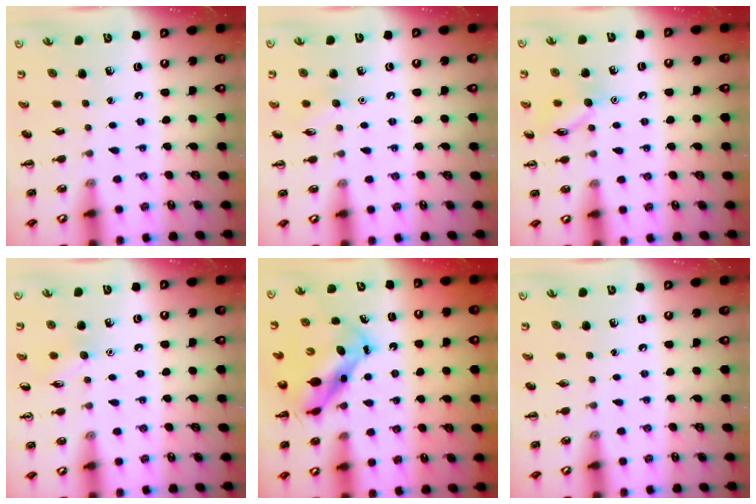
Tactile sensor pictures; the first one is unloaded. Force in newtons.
{"total": 5.9, "press": 5.7, "slide": 1.4}
{"total": 9.5, "press": 9.4, "slide": 0.6}
{"total": 6.8, "press": 6.6, "slide": 1.7}
{"total": 6.5, "press": 6.3, "slide": 1.4}
{"total": 0.0}